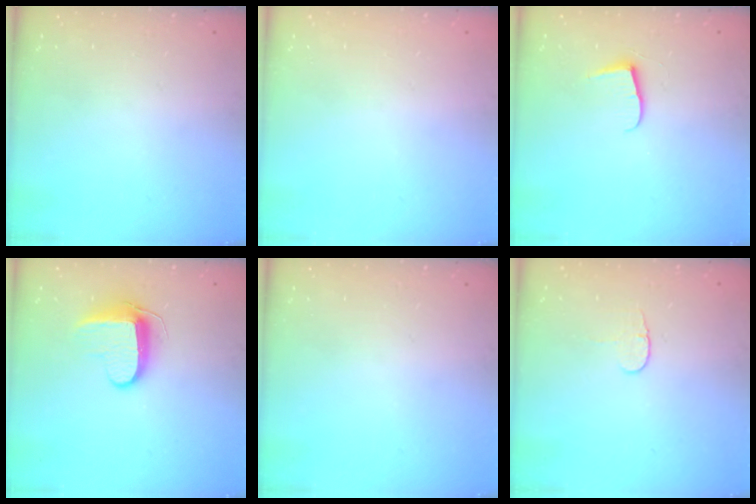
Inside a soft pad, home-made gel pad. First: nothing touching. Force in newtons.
{"total": 0.0}
{"total": 6.2, "press": 6.2, "slide": 0.5}
{"total": 9.8, "press": 9.7, "slide": 1.1}
{"total": 0.0}
{"total": 3.7, "press": 3.7, "slide": 0.5}